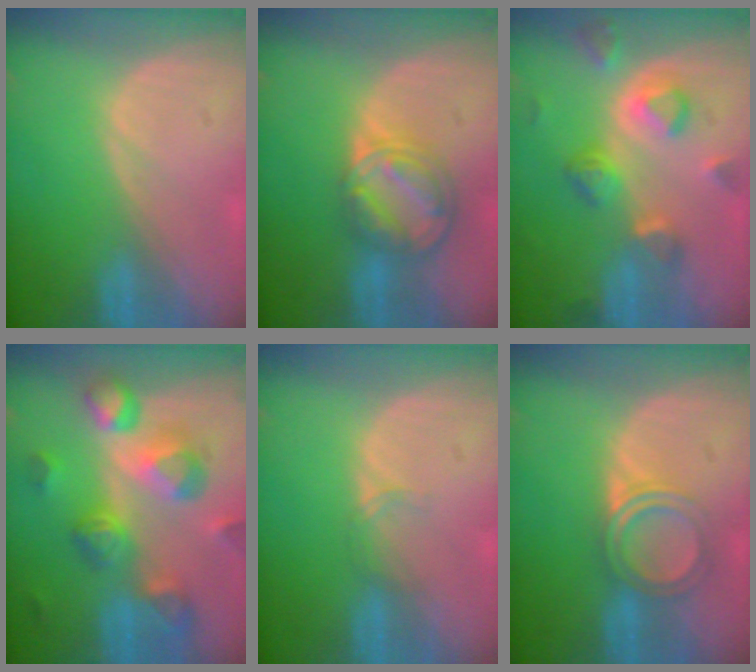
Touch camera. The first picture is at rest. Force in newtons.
{"total": 8.1, "press": 7.0, "slide": 4.2}
{"total": 8.0, "press": 7.2, "slide": 3.5}
{"total": 10.7, "press": 9.6, "slide": 4.8}
{"total": 1.3, "press": 1.2, "slide": 0.2}
{"total": 4.9, "press": 4.6, "slide": 1.4}